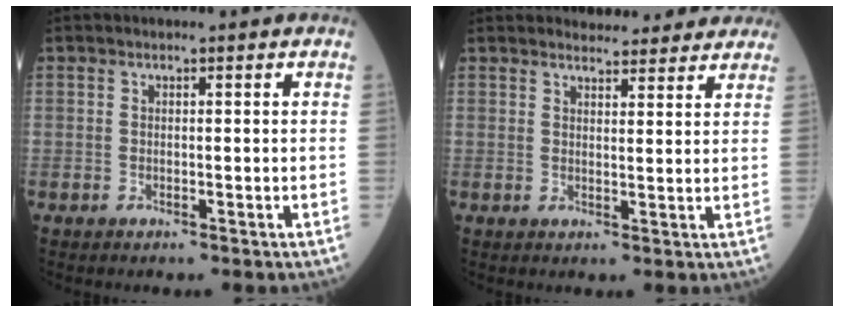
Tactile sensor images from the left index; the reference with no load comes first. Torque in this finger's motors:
{"motor_torque": [0.57, -1.51, -0.37, 0.00]}